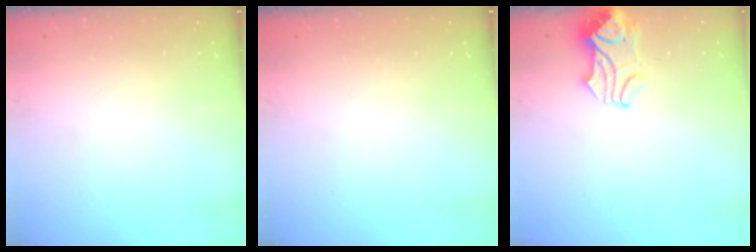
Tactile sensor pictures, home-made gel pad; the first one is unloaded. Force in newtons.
{"total": 0.0}
{"total": 2.4, "press": 2.3, "slide": 0.6}